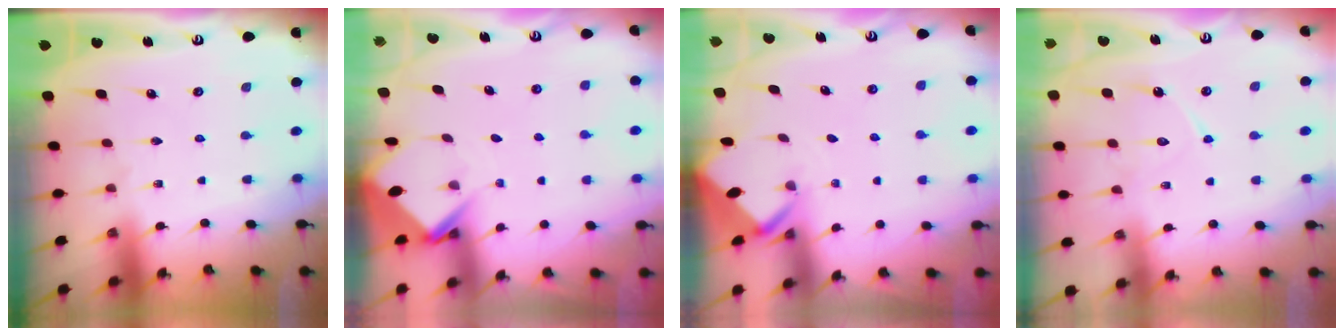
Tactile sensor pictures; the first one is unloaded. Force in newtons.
{"total": 3.5, "press": 3.5, "slide": 0.3}
{"total": 2.1, "press": 2.1, "slide": 0.0}
{"total": 9.8, "press": 9.7, "slide": 0.9}